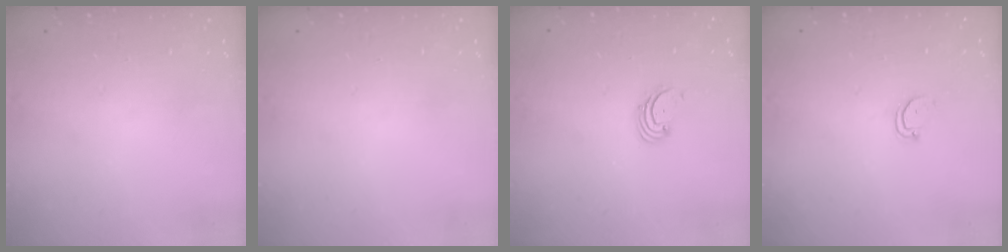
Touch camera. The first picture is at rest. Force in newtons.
{"total": 0.0}
{"total": 1.7, "press": 1.6, "slide": 0.2}
{"total": 2.5, "press": 2.5, "slide": 0.3}